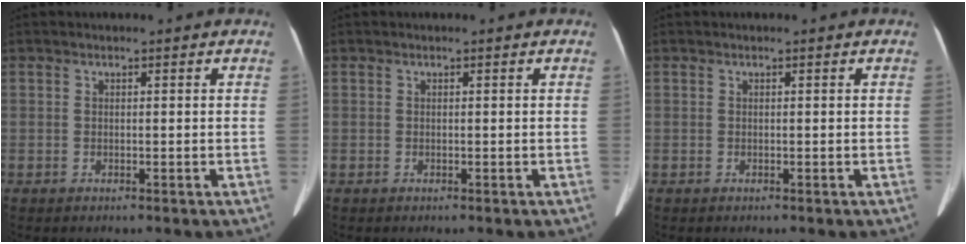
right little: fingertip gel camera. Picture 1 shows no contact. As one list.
[{"total": 0.0}, {"total": 0.0}]